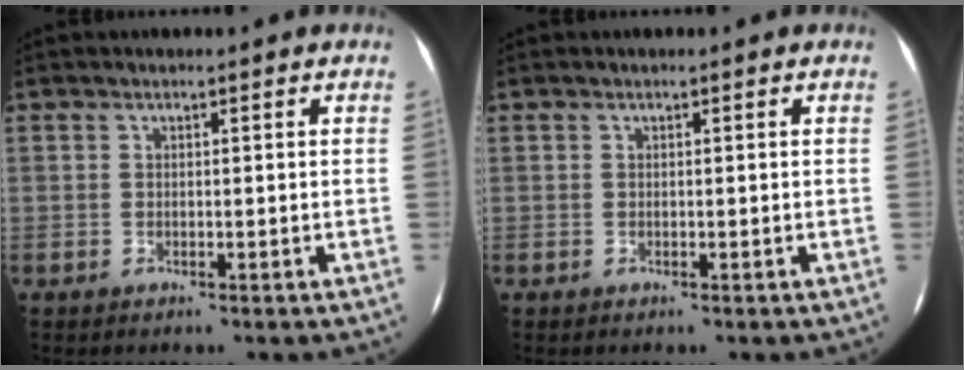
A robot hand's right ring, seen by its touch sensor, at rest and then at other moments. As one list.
[{"total": 0.0}]